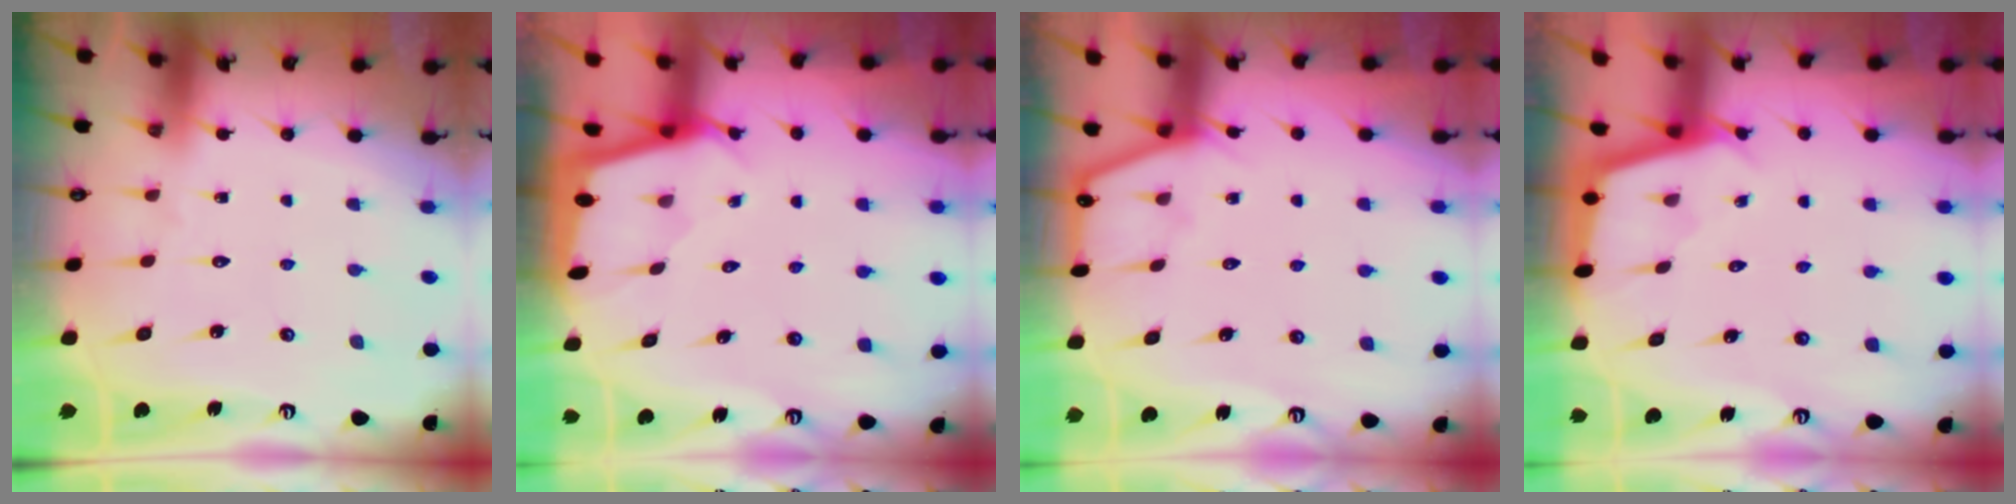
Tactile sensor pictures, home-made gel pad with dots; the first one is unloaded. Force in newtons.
{"total": 1.6, "press": 1.6, "slide": 0.2}
{"total": 5.0, "press": 5.0, "slide": 0.3}
{"total": 2.1, "press": 2.1, "slide": 0.2}